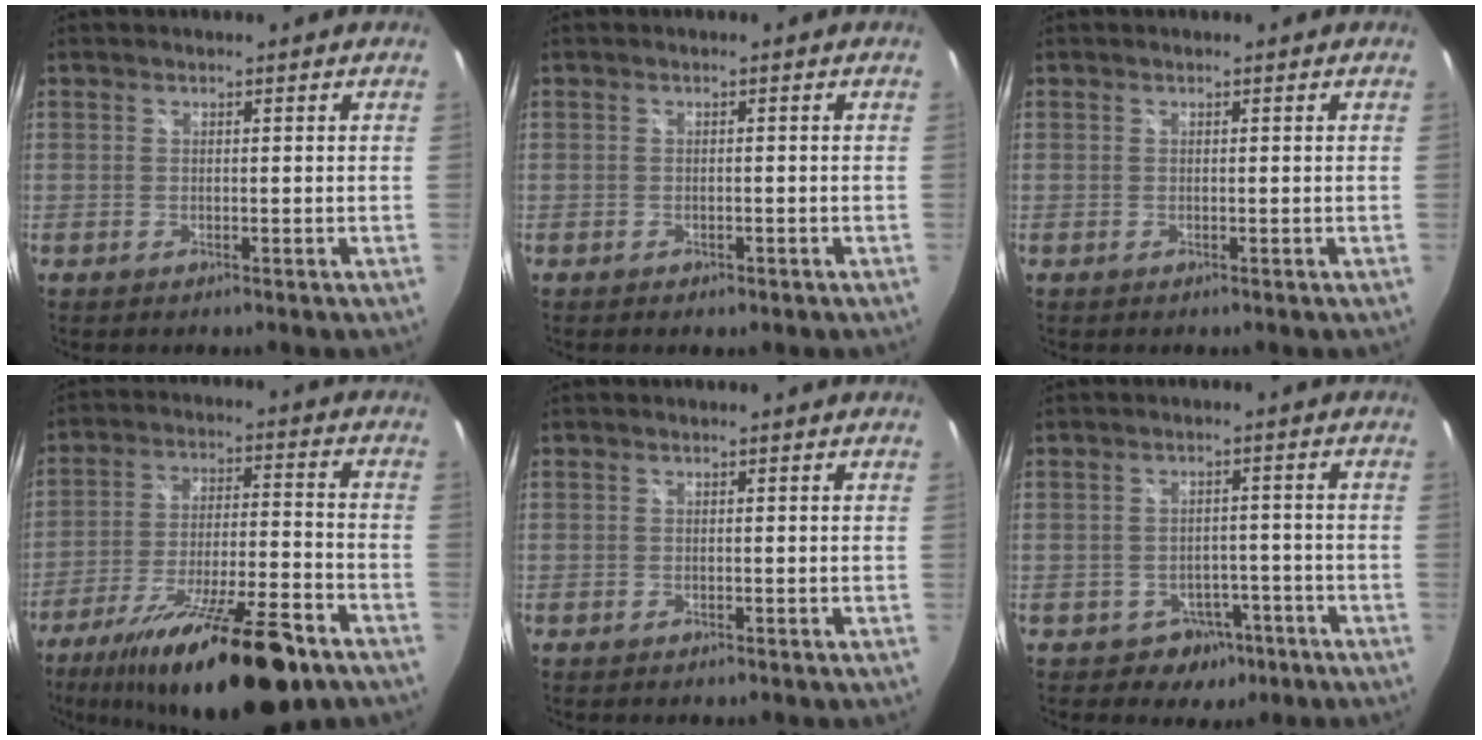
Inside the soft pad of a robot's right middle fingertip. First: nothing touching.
{"total": 1.5, "force": [-1.0, 0.8, 0.7], "torque": [-0.014, -0.003, -0.012]}
{"total": 0.0}
{"total": 23.3, "force": [-16.4, 4.8, 15.8], "torque": [-0.278, -0.039, -0.256]}
{"total": 0.0}
{"total": 5.3, "force": [-3.1, 4.2, 1.2], "torque": [-0.030, 0.020, -0.027]}